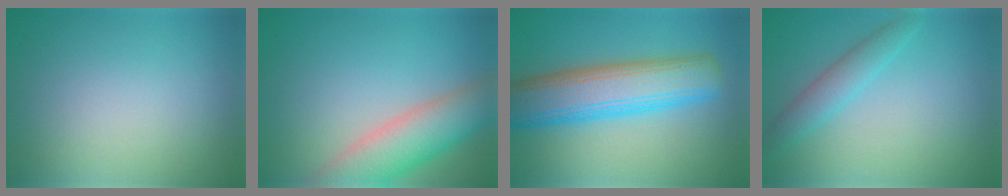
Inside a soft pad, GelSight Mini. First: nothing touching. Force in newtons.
{"total": 7.1, "press": 7.0, "slide": 0.7}
{"total": 9.0, "press": 9.0, "slide": 0.5}
{"total": 2.6, "press": 2.6, "slide": 0.0}